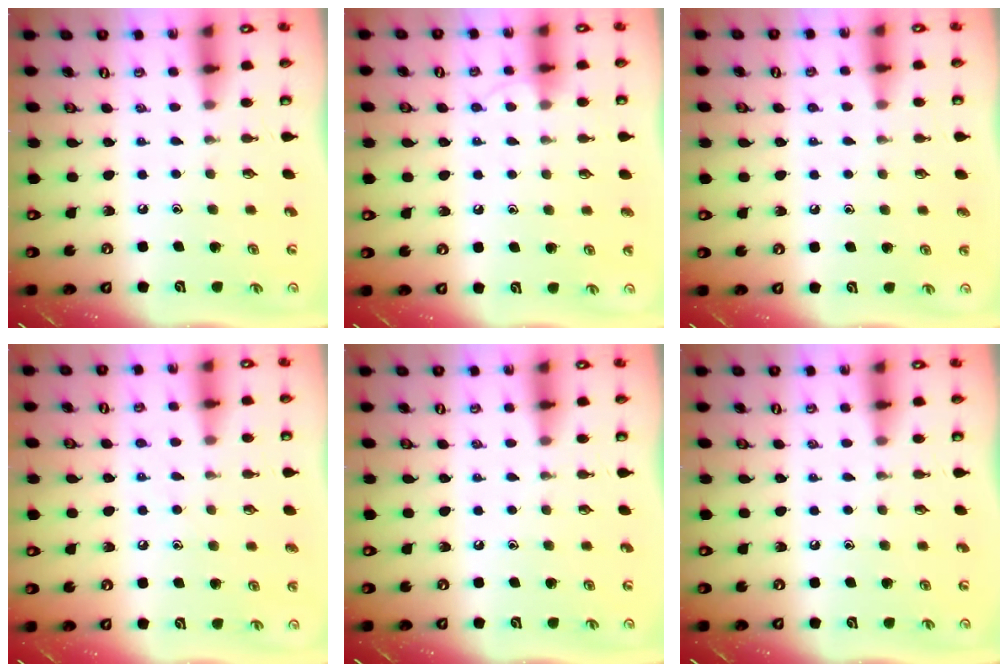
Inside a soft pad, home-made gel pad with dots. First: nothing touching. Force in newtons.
{"total": 4.7, "press": 4.7, "slide": 0.5}
{"total": 3.9, "press": 3.8, "slide": 0.5}
{"total": 5.5, "press": 5.4, "slide": 0.7}
{"total": 0.0}
{"total": 0.0}